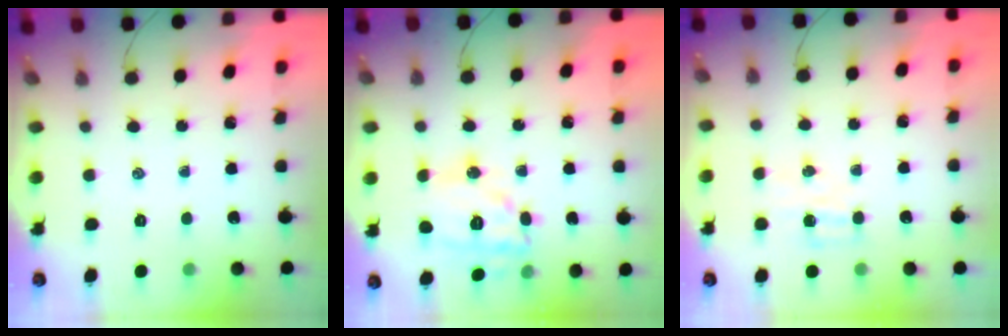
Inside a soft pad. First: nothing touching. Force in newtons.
{"total": 14.4, "press": 14.4, "slide": 0.5}
{"total": 4.1, "press": 4.0, "slide": 1.0}